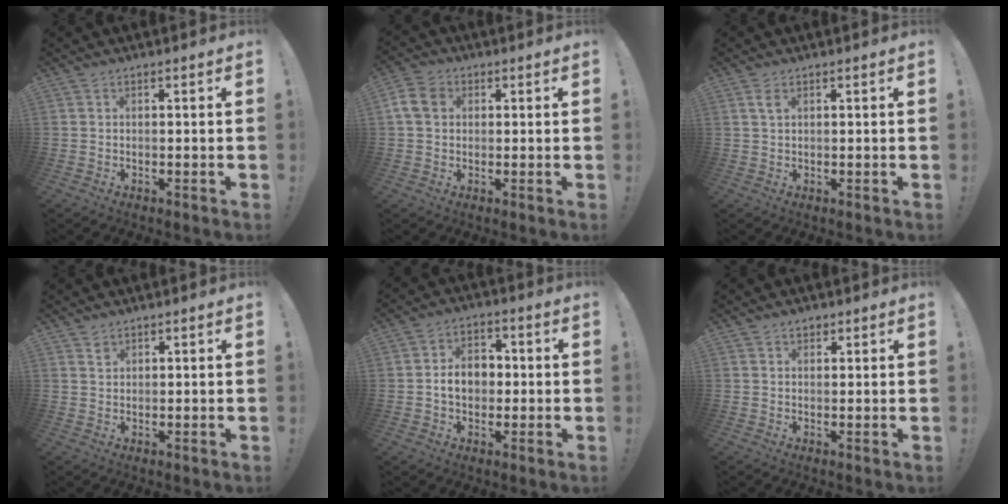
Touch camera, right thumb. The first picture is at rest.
{"total": 8.0, "force": [1.7, 6.2, 4.8], "torque": [-0.100, 0.011, 0.039]}
{"total": 2.3, "force": [1.1, 1.1, 1.7], "torque": [-0.031, 0.001, 0.018]}
{"total": 1.6, "force": [1.2, 1.0, 0.4], "torque": [0.006, -0.008, 0.020]}
{"total": 9.1, "force": [-0.2, 6.8, 6.1], "torque": [-0.093, 0.015, -0.003]}
{"total": 1.8, "force": [1.1, 1.1, 0.7], "torque": [-0.006, -0.002, 0.020]}